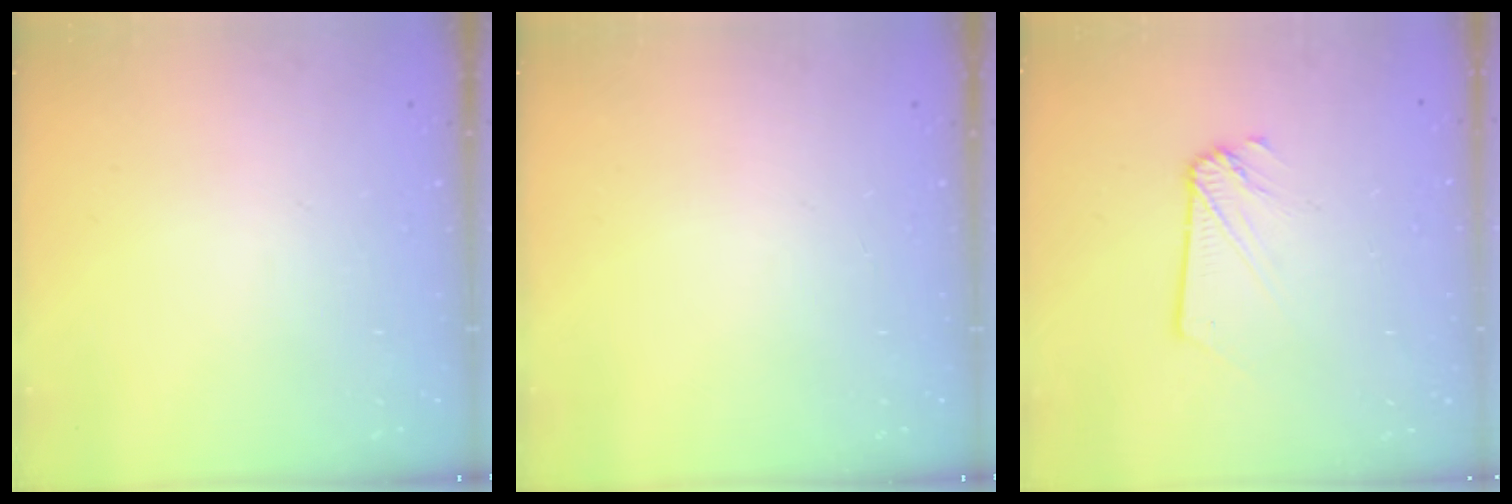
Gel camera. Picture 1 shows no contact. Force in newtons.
{"total": 0.0}
{"total": 2.5, "press": 2.5, "slide": 0.1}